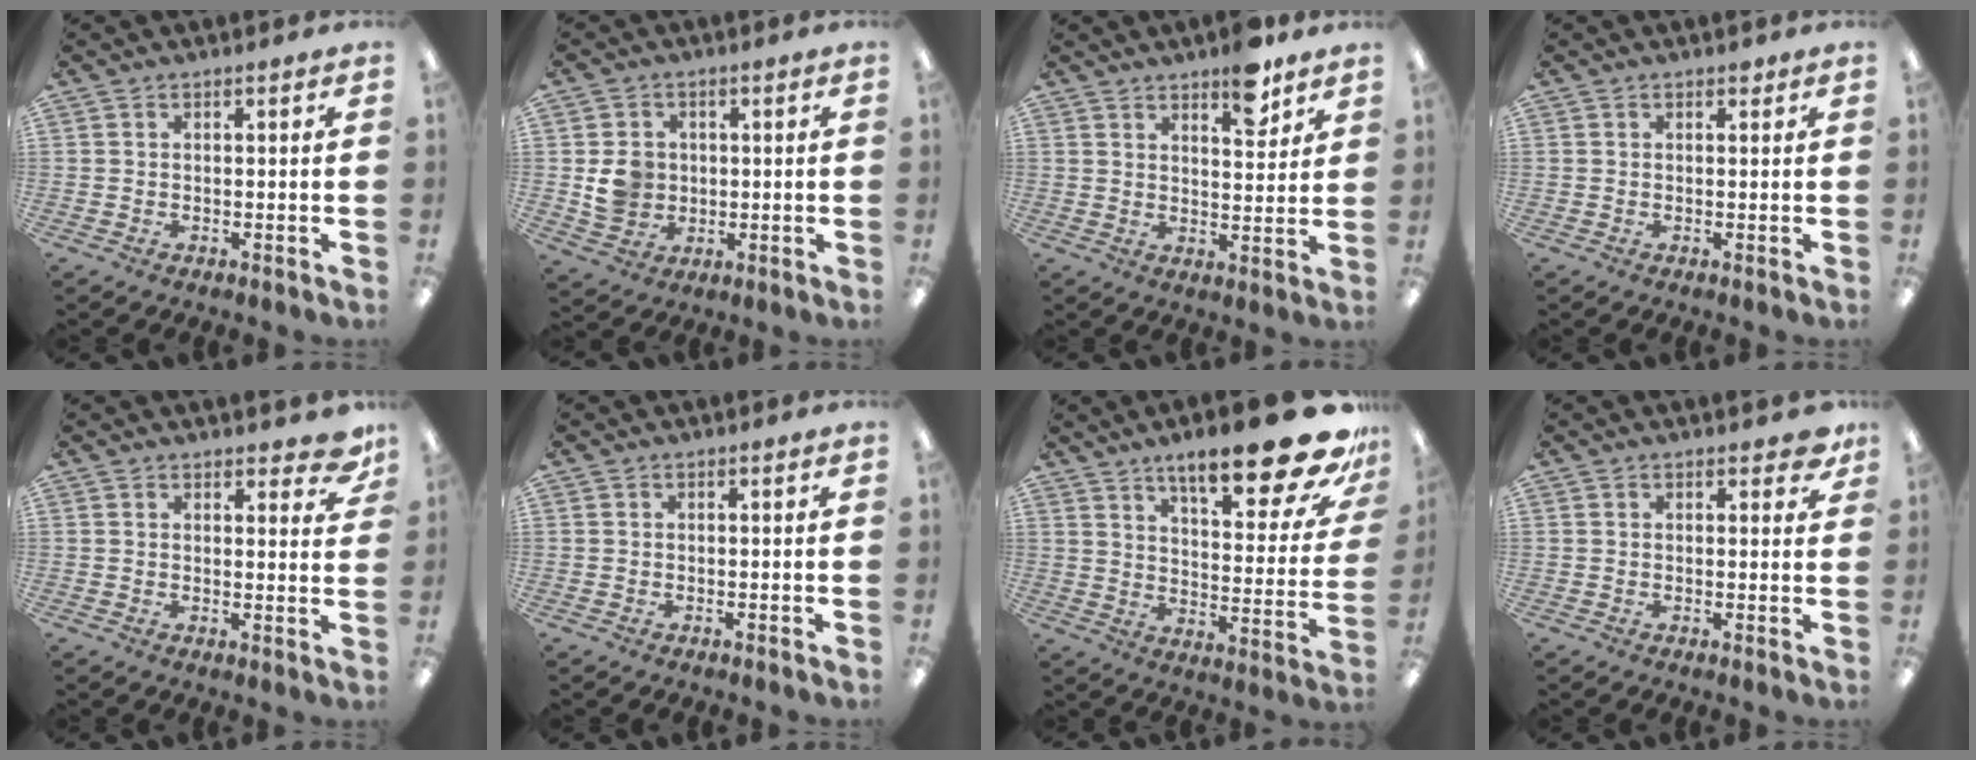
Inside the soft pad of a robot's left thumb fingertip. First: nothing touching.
{"total": 6.5, "force": [0.5, 6.1, 2.3], "torque": [-0.023, 0.005, 0.011]}
{"total": 8.5, "force": [6.1, 3.1, 5.0], "torque": [-0.049, -0.039, 0.098]}
{"total": 0.9, "force": [0.7, 0.4, 0.4], "torque": [0.000, -0.002, 0.010]}
{"total": 5.1, "force": [4.0, 1.9, 2.5], "torque": [-0.018, -0.024, 0.066]}
{"total": 0.0}
{"total": 23.0, "force": [15.8, 6.3, 15.4], "torque": [-0.218, -0.107, 0.254]}
{"total": 3.1, "force": [2.1, 1.4, 1.8], "torque": [-0.015, -0.004, 0.033]}